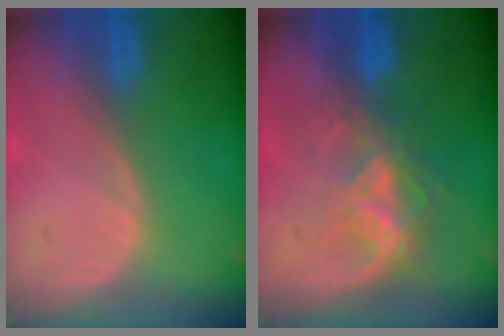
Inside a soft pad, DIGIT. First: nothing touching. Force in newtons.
{"total": 6.8, "press": 6.0, "slide": 3.2}